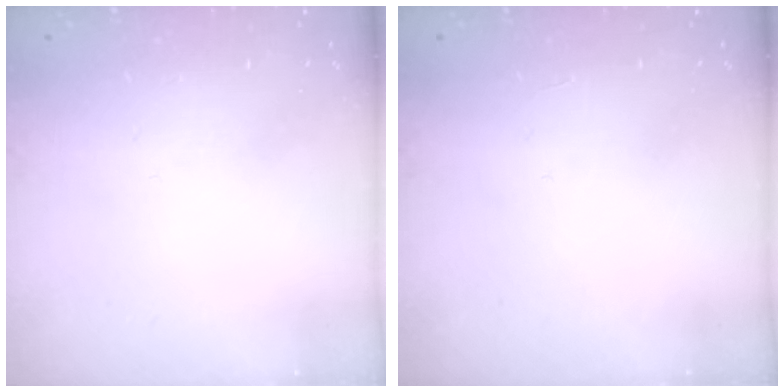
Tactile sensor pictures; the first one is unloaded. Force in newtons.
{"total": 0.0}